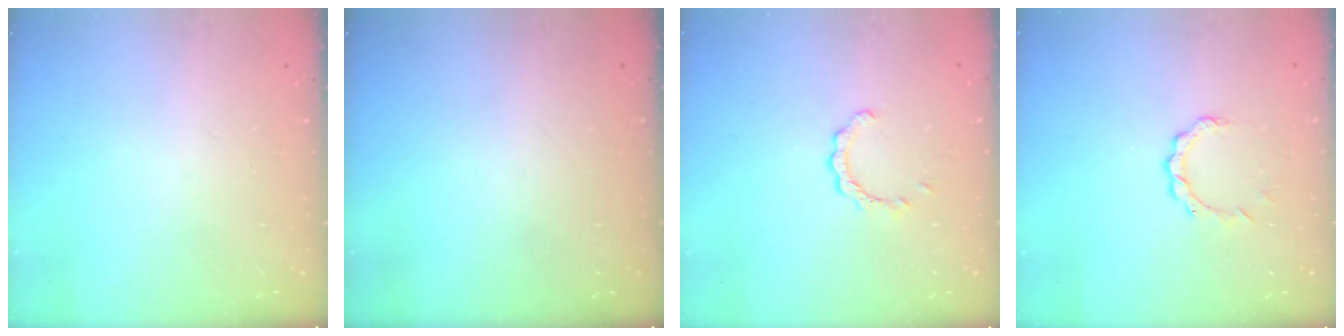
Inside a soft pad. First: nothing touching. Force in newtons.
{"total": 0.0}
{"total": 2.9, "press": 2.9, "slide": 0.3}
{"total": 4.9, "press": 4.8, "slide": 0.5}